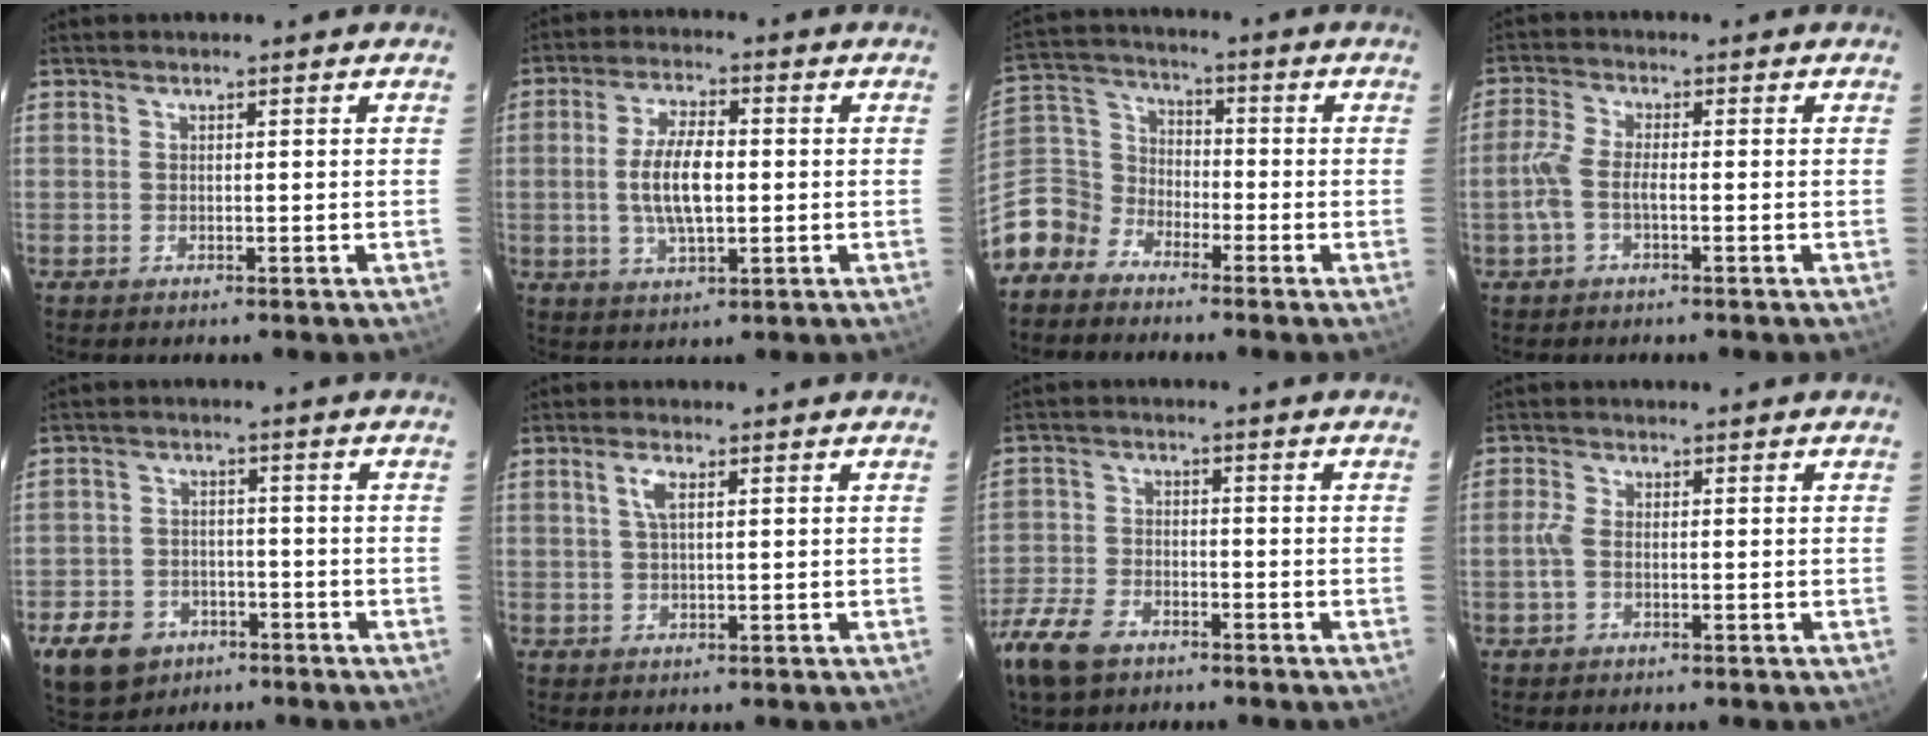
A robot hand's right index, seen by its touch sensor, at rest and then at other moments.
{"total": 9.1, "force": [-0.4, 3.6, 8.3], "torque": [-0.164, 0.004, -0.006]}
{"total": 9.8, "force": [-6.6, 7.1, 1.1], "torque": [-0.055, 0.039, -0.150]}
{"total": 4.2, "force": [-1.4, 1.3, 3.7], "torque": [-0.091, 0.006, -0.029]}
{"total": 12.7, "force": [-7.2, 9.1, 5.1], "torque": [-0.147, 0.008, -0.104]}
{"total": 2.6, "force": [0.8, 0.9, 2.3], "torque": [-0.049, 0.003, 0.016]}
{"total": 10.4, "force": [-7.0, 5.7, 5.1], "torque": [-0.141, -0.009, -0.141]}
{"total": 2.5, "force": [-0.6, 1.1, 2.1], "torque": [-0.054, 0.004, -0.014]}